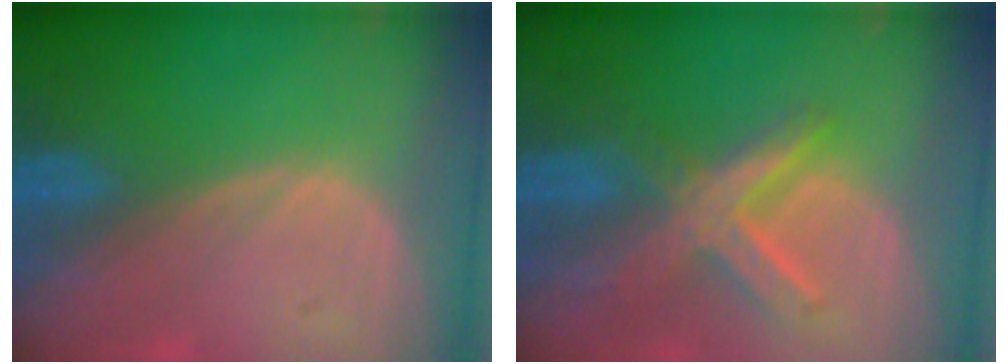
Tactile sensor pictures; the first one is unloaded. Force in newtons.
{"total": 7.8, "press": 6.7, "slide": 3.9}